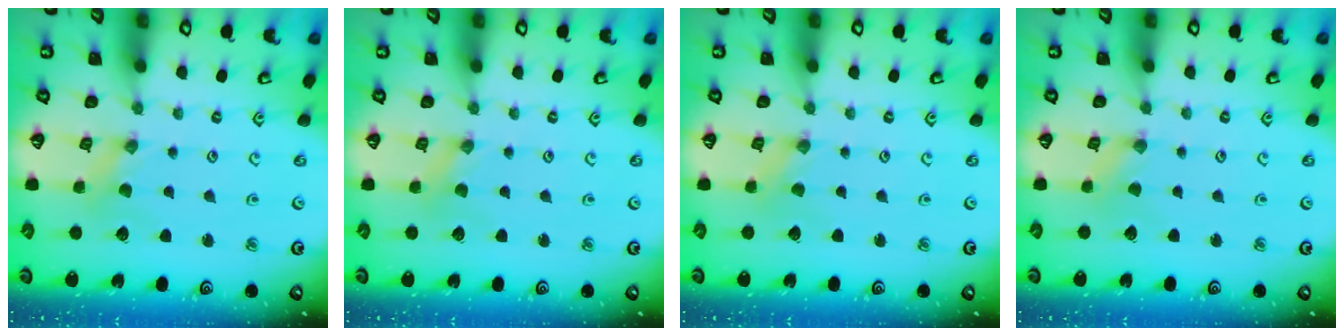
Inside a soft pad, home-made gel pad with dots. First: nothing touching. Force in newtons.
{"total": 0.0}
{"total": 0.0}
{"total": 0.8, "press": 0.8, "slide": 0.1}